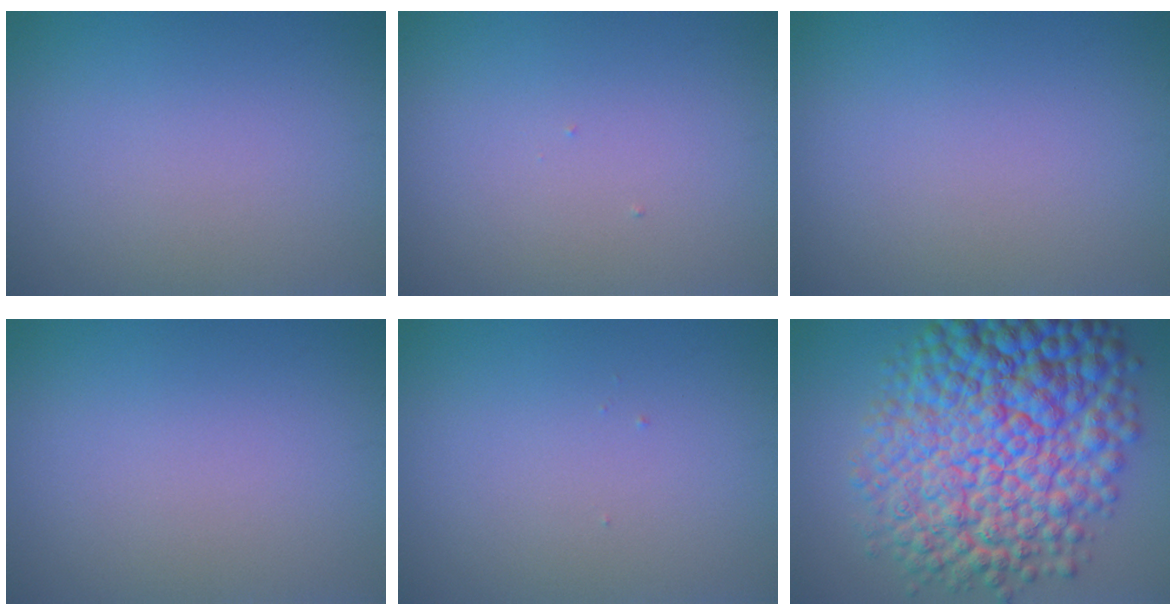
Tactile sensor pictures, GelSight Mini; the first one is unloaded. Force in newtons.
{"total": 0.0}
{"total": 0.0}
{"total": 0.0}
{"total": 0.0}
{"total": 15.9, "press": 15.9, "slide": 0.1}